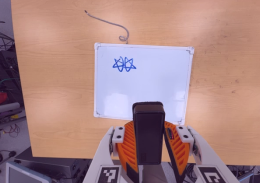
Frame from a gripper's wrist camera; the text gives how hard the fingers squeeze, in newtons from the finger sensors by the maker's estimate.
{"total": 6.4, "left": 5.5, "right": 7.3}